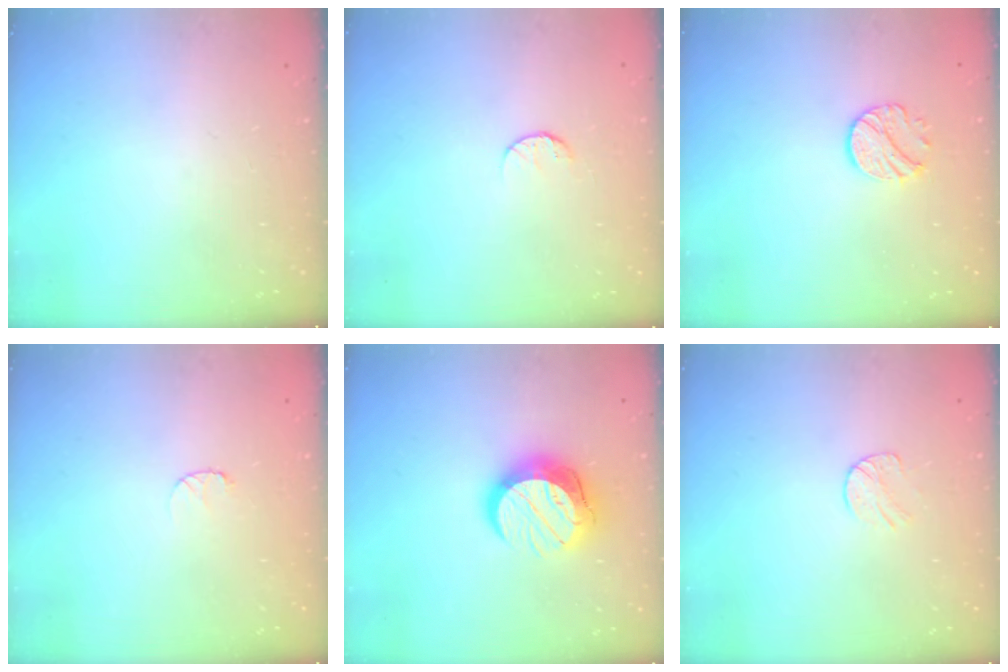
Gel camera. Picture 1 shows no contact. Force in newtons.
{"total": 6.0, "press": 6.0, "slide": 0.6}
{"total": 8.5, "press": 8.5, "slide": 0.4}
{"total": 3.1, "press": 3.1, "slide": 0.3}
{"total": 13.6, "press": 13.6, "slide": 1.2}
{"total": 5.4, "press": 5.4, "slide": 0.5}